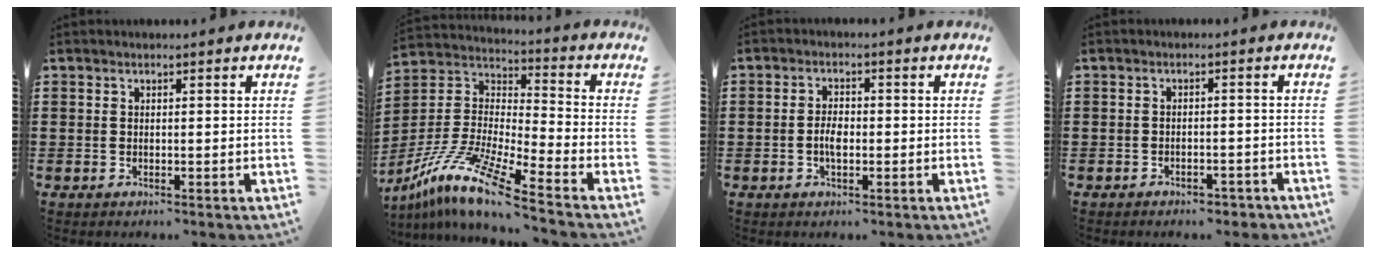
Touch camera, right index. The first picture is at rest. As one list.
[{"total": 12.0, "force": [-9.6, 0.3, 7.1], "torque": [-0.158, -0.004, -0.197]}, {"total": 2.9, "force": [-0.6, 1.2, 2.6], "torque": [-0.056, -0.002, -0.013]}, {"total": 2.0, "force": [-1.9, 0.5, 0.3], "torque": [-0.013, 0.000, -0.039]}]